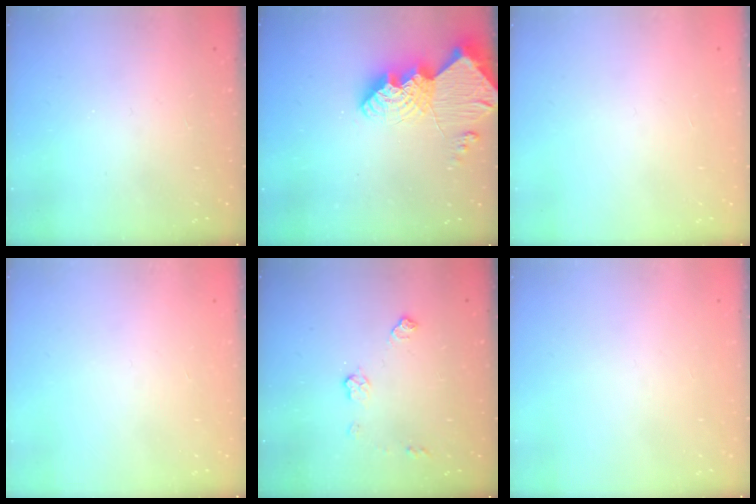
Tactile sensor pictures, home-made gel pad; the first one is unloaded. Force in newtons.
{"total": 16.8, "press": 16.7, "slide": 1.6}
{"total": 0.0}
{"total": 0.0}
{"total": 6.8, "press": 6.8, "slide": 0.3}
{"total": 0.0}